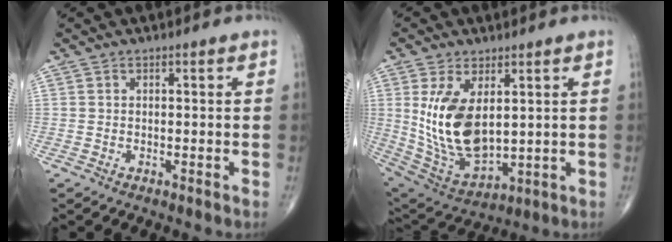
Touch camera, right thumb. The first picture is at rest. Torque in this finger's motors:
{"motor_torque": [-0.38, 1.07, 0.60, 0.32, 0.20]}